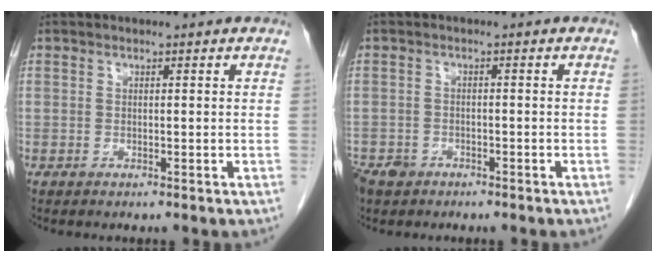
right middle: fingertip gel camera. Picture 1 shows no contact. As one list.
[{"total": 3.7, "force": [-2.8, 2.4, 0.8], "torque": [-0.016, 0.002, -0.045]}]